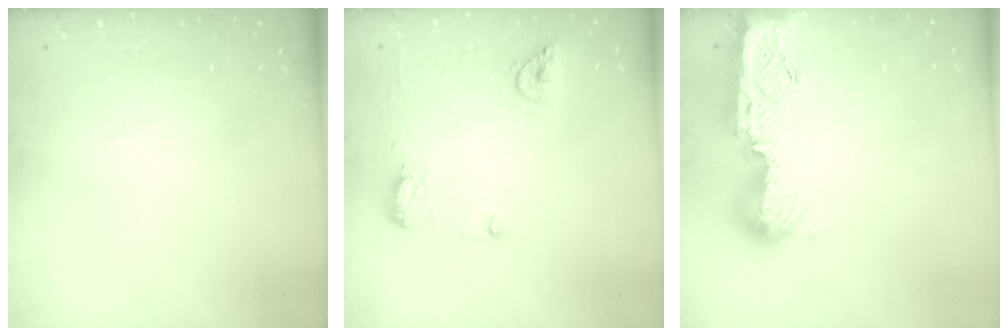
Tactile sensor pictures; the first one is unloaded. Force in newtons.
{"total": 12.8, "press": 10.6, "slide": 7.2}
{"total": 14.6, "press": 14.5, "slide": 1.4}